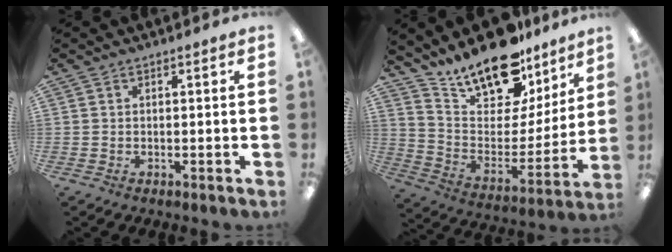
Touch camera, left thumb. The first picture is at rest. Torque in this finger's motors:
{"motor_torque": [0.29, 0.29, 1.39, -1.39, 0.09]}